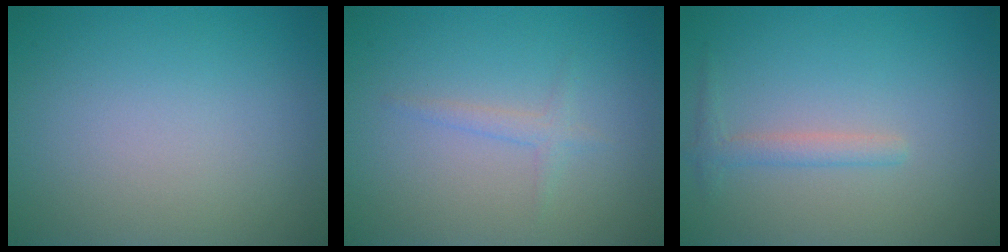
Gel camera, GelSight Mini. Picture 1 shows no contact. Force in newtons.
{"total": 1.2, "press": 1.2, "slide": 0.1}
{"total": 1.4, "press": 1.4, "slide": 0.1}